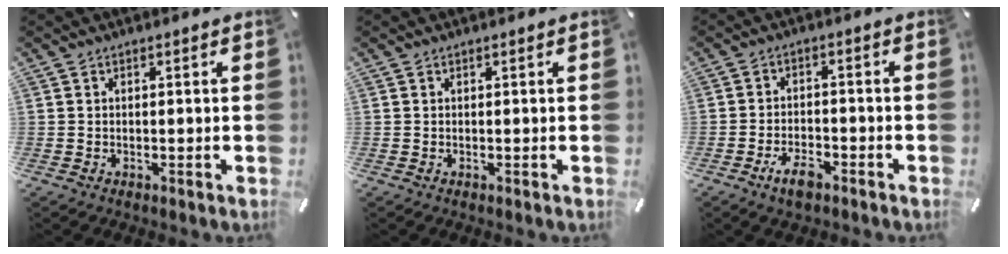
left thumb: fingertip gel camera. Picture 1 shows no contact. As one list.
[{"total": 0.0}, {"total": 5.5, "force": [-3.6, 2.4, 3.4], "torque": [-0.071, 0.016, -0.068]}]